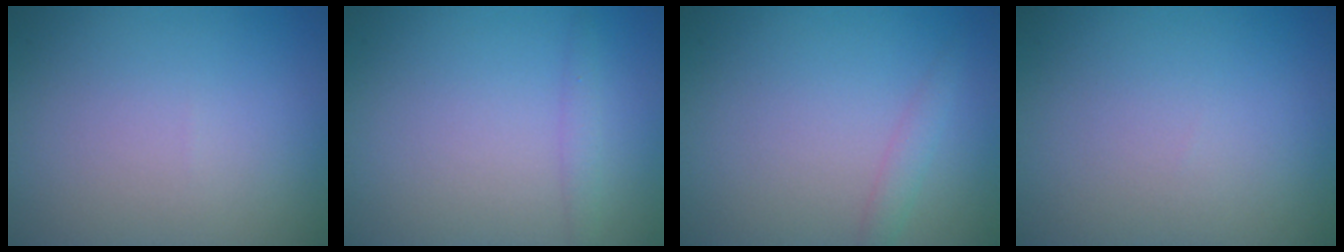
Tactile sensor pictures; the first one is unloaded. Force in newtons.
{"total": 1.1, "press": 1.1, "slide": 0.1}
{"total": 1.3, "press": 1.3, "slide": 0.0}
{"total": 0.0}